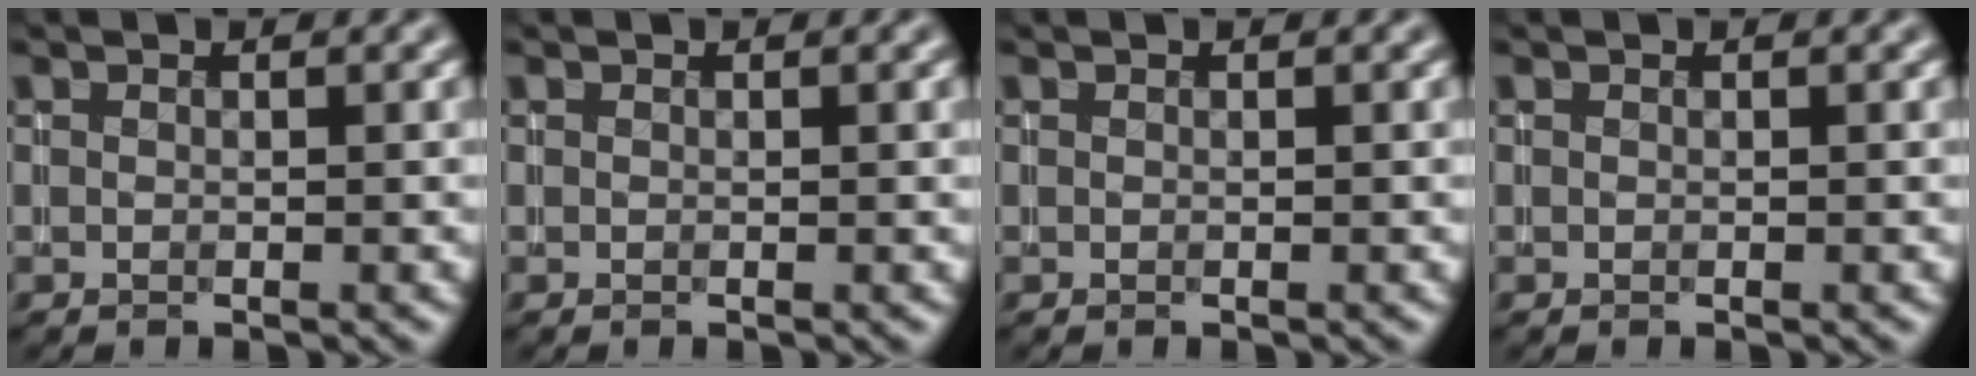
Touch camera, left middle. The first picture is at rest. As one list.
[{"total": 0.0}, {"total": 0.0}, {"total": 0.0}]